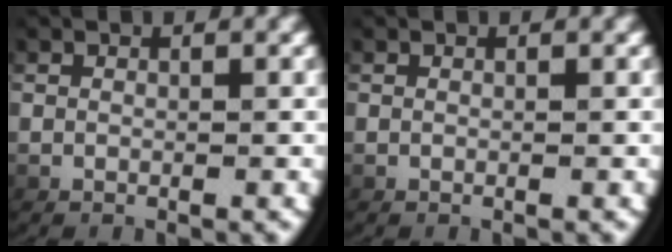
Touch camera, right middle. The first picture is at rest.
{"total": 0.0}